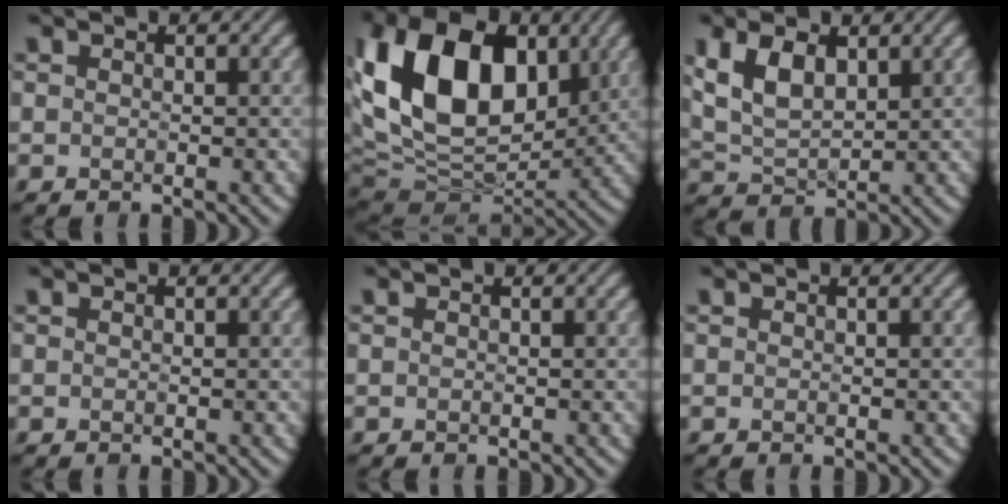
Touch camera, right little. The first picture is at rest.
{"total": 16.1, "force": [3.5, 10.6, 11.5], "torque": [-0.223, 0.021, 0.060]}
{"total": 5.4, "force": [1.7, 3.0, 4.2], "torque": [-0.093, 0.001, 0.032]}
{"total": 0.0}
{"total": 0.0}
{"total": 0.0}